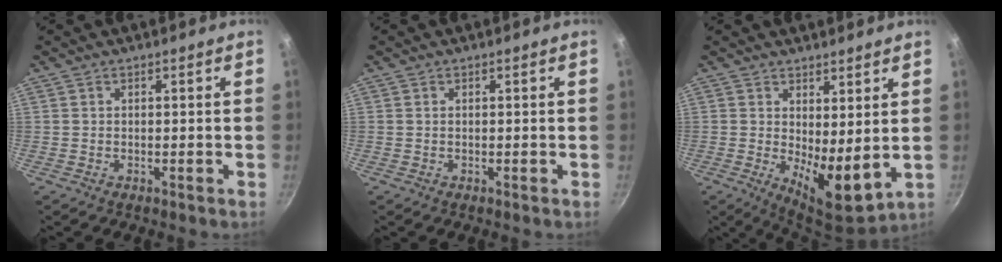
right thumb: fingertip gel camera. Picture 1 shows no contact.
{"total": 0.0}
{"total": 9.1, "force": [1.7, 3.5, 8.2], "torque": [-0.112, -0.037, 0.033]}